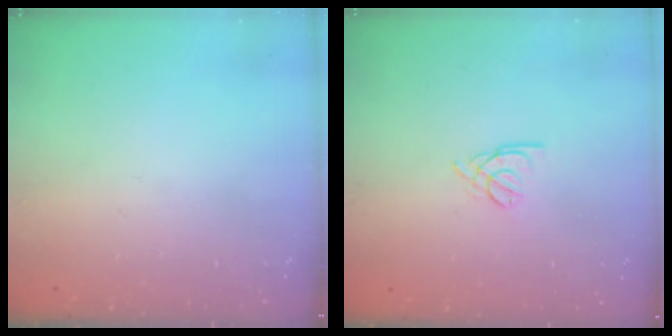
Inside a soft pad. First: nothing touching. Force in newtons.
{"total": 1.8, "press": 1.7, "slide": 0.5}